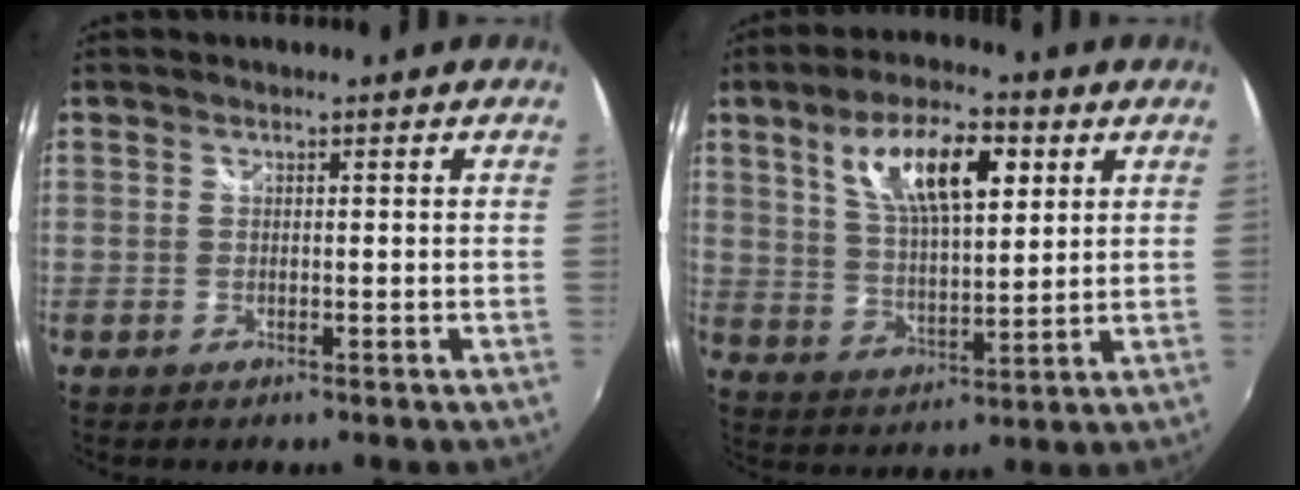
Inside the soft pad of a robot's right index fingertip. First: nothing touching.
{"total": 13.4, "force": [5.6, 5.0, 11.1], "torque": [-0.197, 0.016, 0.102]}